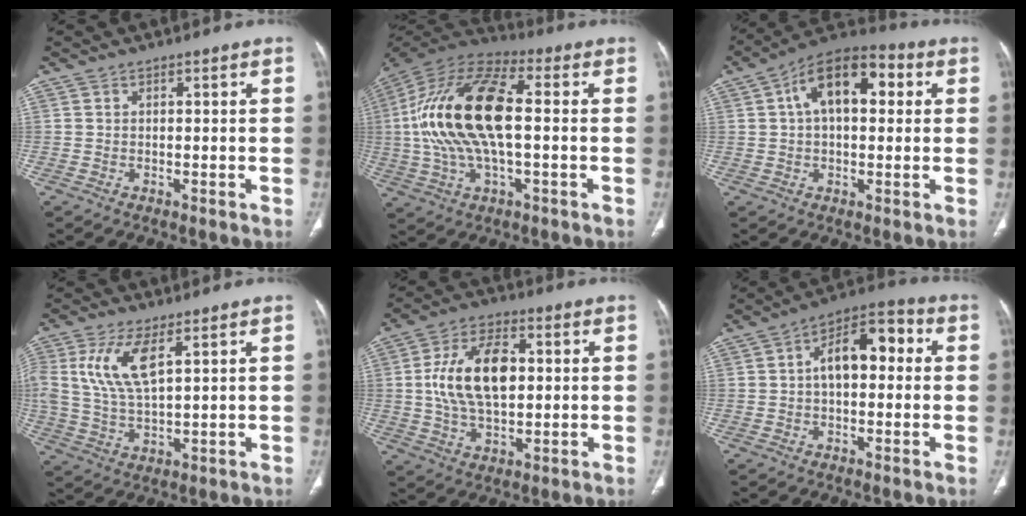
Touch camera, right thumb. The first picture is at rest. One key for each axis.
{"total": 21.9, "fx": 0.5, "fy": 9.5, "fz": 19.7, "tx": -0.410, "ty": 0.025, "tz": 0.004}
{"total": 14.2, "fx": 3.5, "fy": 7.9, "fz": 11.2, "tx": -0.163, "ty": 0.030, "tz": 0.049}
{"total": 10.0, "fx": 3.6, "fy": 3.9, "fz": 8.4, "tx": -0.192, "ty": -0.007, "tz": 0.076}
{"total": 14.5, "fx": 1.5, "fy": 8.2, "fz": 11.9, "tx": -0.208, "ty": 0.009, "tz": 0.027}
{"total": 10.9, "fx": 1.2, "fy": 6.0, "fz": 9.1, "tx": -0.125, "ty": 0.036, "tz": 0.007}